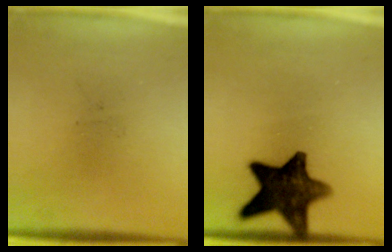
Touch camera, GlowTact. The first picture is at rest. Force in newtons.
{"total": 13.0}